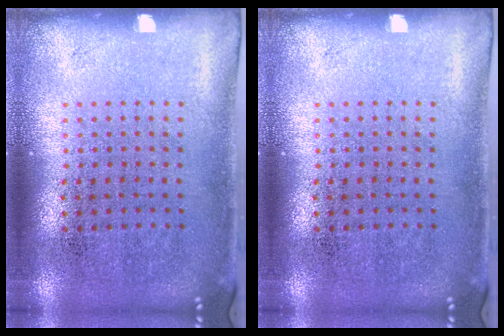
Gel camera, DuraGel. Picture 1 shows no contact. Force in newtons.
{"total": 0.0}